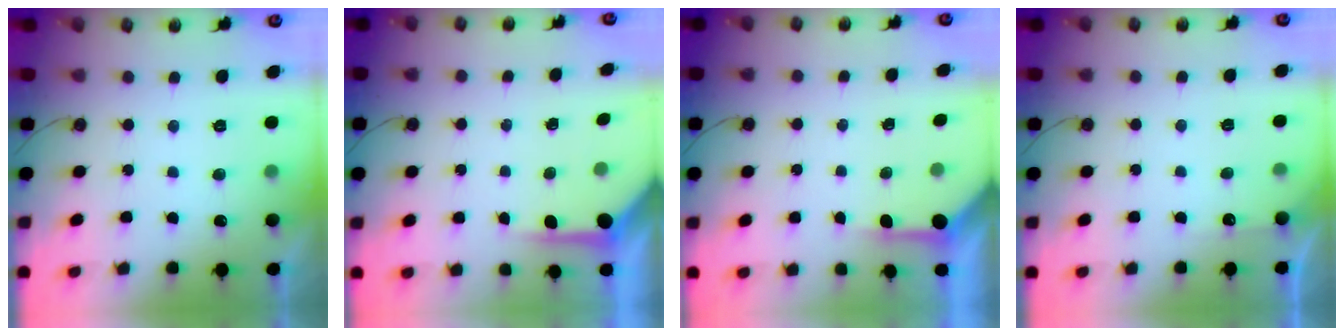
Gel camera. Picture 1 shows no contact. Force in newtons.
{"total": 4.3, "press": 4.3, "slide": 0.4}
{"total": 3.7, "press": 3.7, "slide": 0.3}
{"total": 2.9, "press": 2.9, "slide": 0.3}